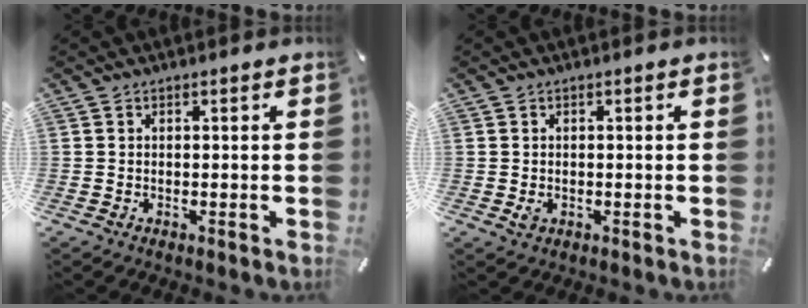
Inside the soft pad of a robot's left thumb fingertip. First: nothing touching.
{"total": 1.6, "force": [-0.4, 1.2, 1.0], "torque": [-0.018, 0.002, -0.006]}